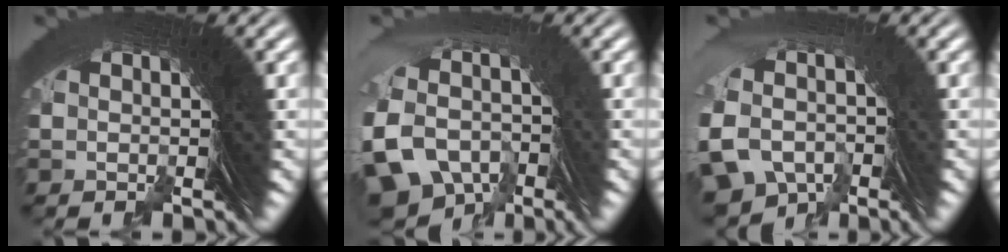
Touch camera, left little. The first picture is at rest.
{"total": 8.7, "force": [-3.8, 6.9, 3.7], "torque": [-0.099, -0.048, -0.048]}
{"total": 6.5, "force": [-3.3, 5.2, 2.0], "torque": [-0.054, -0.027, -0.046]}